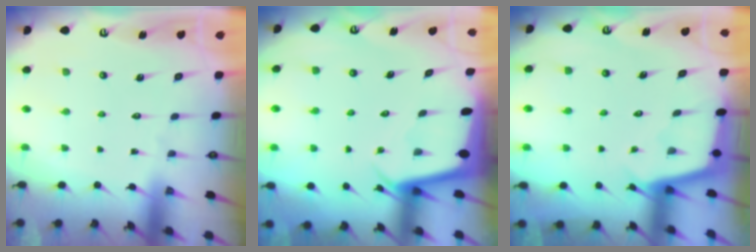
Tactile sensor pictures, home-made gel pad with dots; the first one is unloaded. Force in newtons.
{"total": 2.4, "press": 2.4, "slide": 0.1}
{"total": 2.2, "press": 2.2, "slide": 0.2}